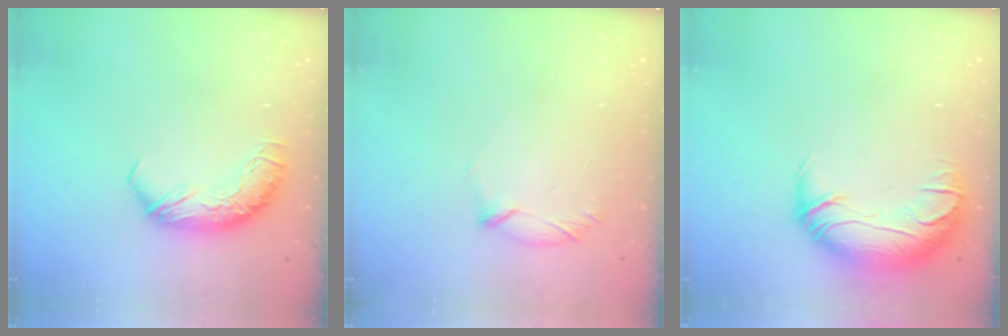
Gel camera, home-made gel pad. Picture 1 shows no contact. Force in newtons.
{"total": 5.9, "press": 5.8, "slide": 0.9}
{"total": 3.7, "press": 1.7, "slide": 3.3}